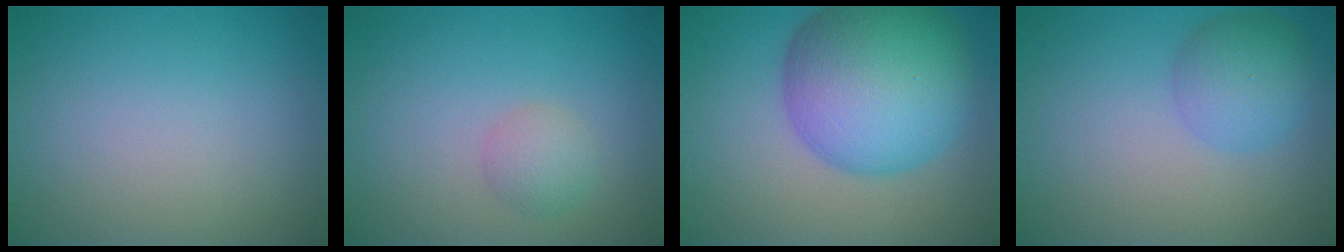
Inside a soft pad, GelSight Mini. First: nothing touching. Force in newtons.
{"total": 1.8, "press": 1.8, "slide": 0.0}
{"total": 12.5, "press": 12.5, "slide": 0.2}
{"total": 3.8, "press": 3.8, "slide": 0.1}